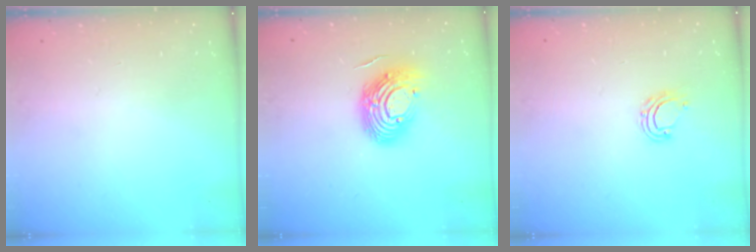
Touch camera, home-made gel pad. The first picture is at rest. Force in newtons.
{"total": 13.5, "press": 13.5, "slide": 1.3}
{"total": 6.1, "press": 6.0, "slide": 1.1}